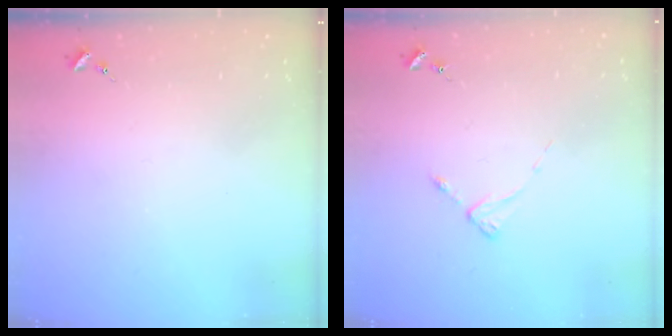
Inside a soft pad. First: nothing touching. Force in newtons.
{"total": 2.4, "press": 2.4, "slide": 0.3}